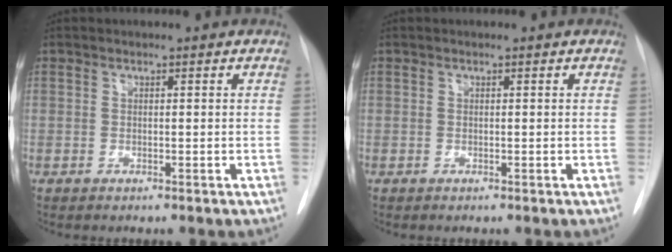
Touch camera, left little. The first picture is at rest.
{"total": 0.0}